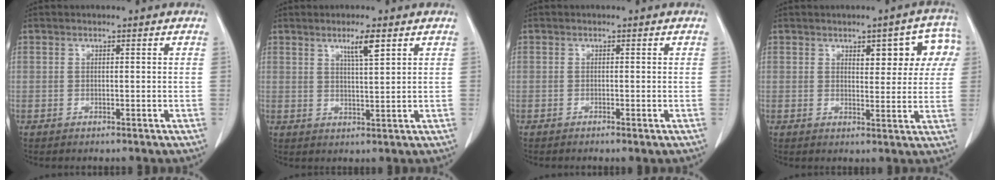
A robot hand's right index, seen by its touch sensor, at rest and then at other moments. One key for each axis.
{"total": 3.9, "fx": 2.3, "fy": 0.1, "fz": 3.2, "tx": -0.057, "ty": -0.004, "tz": 0.040}
{"total": 0.5, "fx": -0.2, "fy": 0.0, "fz": 0.5, "tx": -0.009, "ty": 0.000, "tz": 0.000}
{"total": 8.2, "fx": 3.1, "fy": 3.2, "fz": 6.9, "tx": -0.070, "ty": 0.021, "tz": 0.036}